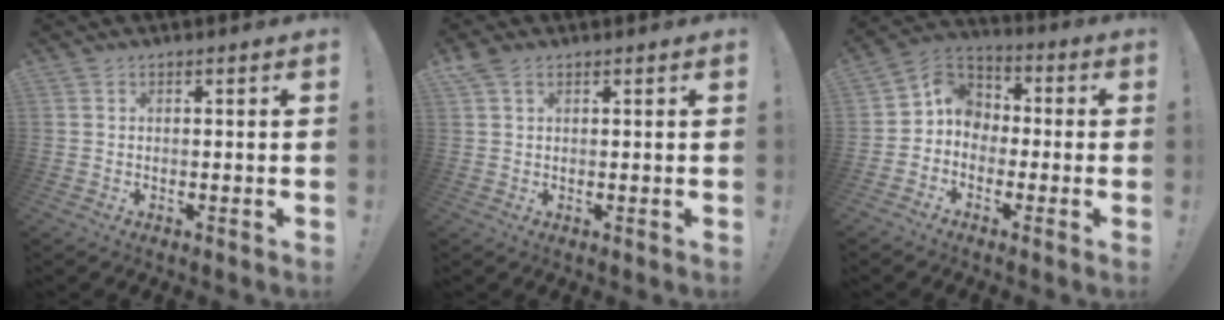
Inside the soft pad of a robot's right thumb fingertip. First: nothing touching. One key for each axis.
{"total": 2.5, "fx": 1.5, "fy": 1.4, "fz": 1.6, "tx": -0.028, "ty": -0.003, "tz": 0.028}
{"total": 7.8, "fx": -1.8, "fy": 7.2, "fz": 2.5, "tx": -0.039, "ty": 0.019, "tz": -0.024}